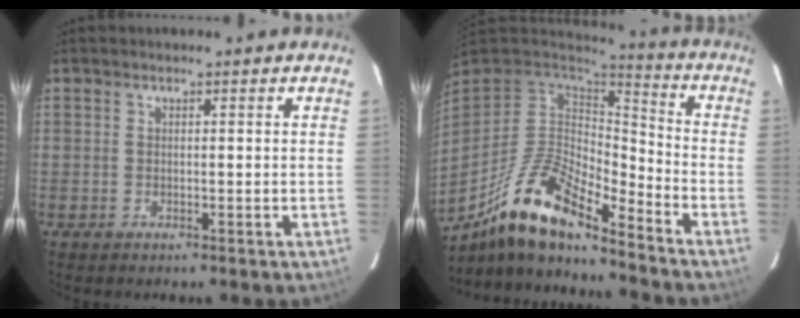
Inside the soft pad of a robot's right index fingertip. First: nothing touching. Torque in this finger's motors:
{"motor_torque": [1.02, -1.12, 0.57, 0.08]}